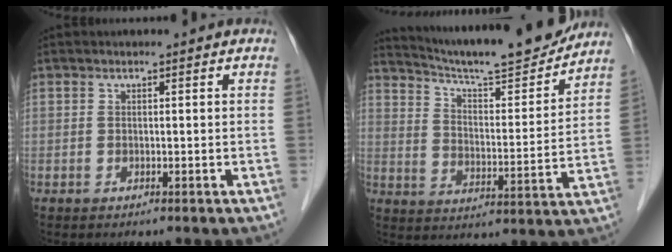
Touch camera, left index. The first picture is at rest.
{"total": 18.1, "force": [16.7, 0.8, 6.9], "torque": [-0.118, -0.026, 0.245]}